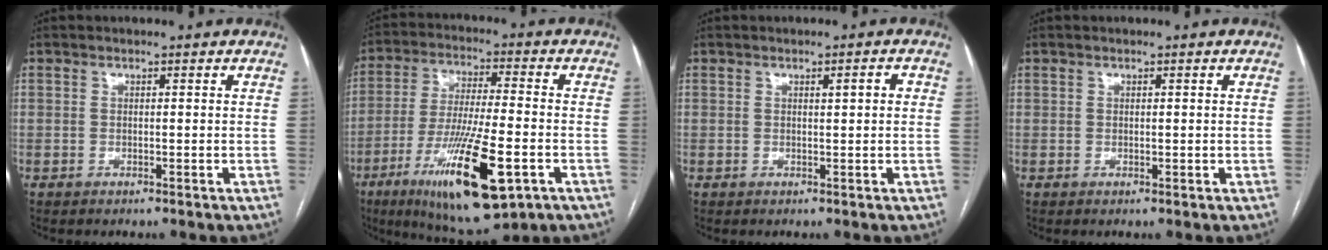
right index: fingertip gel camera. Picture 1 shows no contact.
{"total": 18.1, "force": [-7.7, 3.1, 16.0], "torque": [-0.301, -0.034, -0.122]}
{"total": 1.8, "force": [0.4, 0.2, 1.7], "torque": [-0.025, 0.004, 0.006]}
{"total": 0.6, "force": [0.2, 0.3, 0.5], "torque": [-0.010, -0.001, 0.007]}